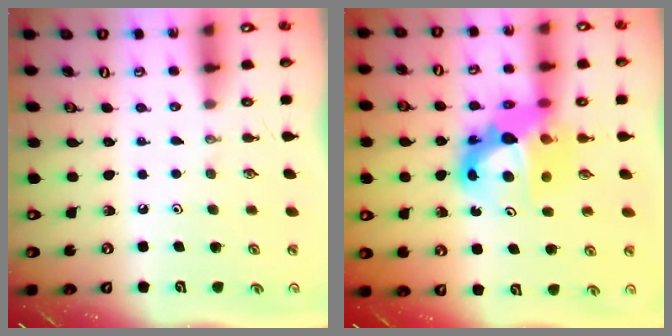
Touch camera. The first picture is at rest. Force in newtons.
{"total": 14.0, "press": 13.9, "slide": 1.0}